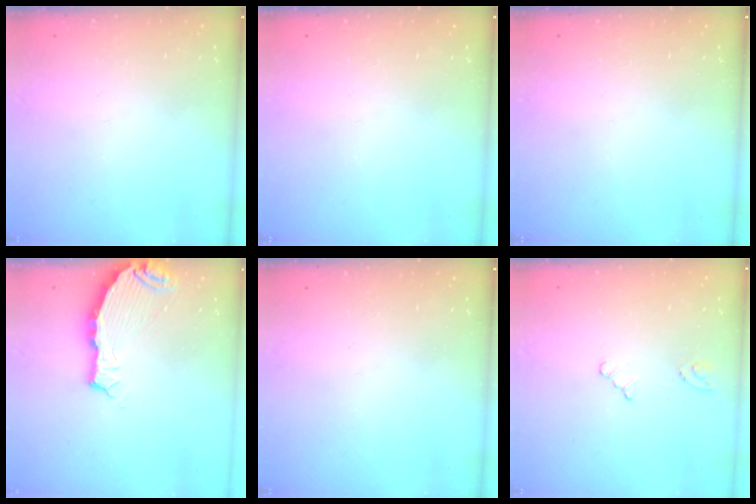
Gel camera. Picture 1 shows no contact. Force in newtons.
{"total": 0.0}
{"total": 0.0}
{"total": 5.5, "press": 5.4, "slide": 0.6}
{"total": 0.0}
{"total": 2.8, "press": 2.8, "slide": 0.4}